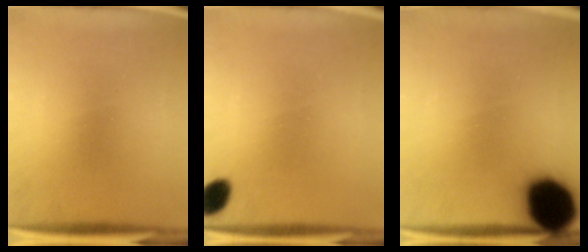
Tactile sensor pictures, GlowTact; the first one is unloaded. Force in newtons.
{"total": 4.7}
{"total": 18.7}